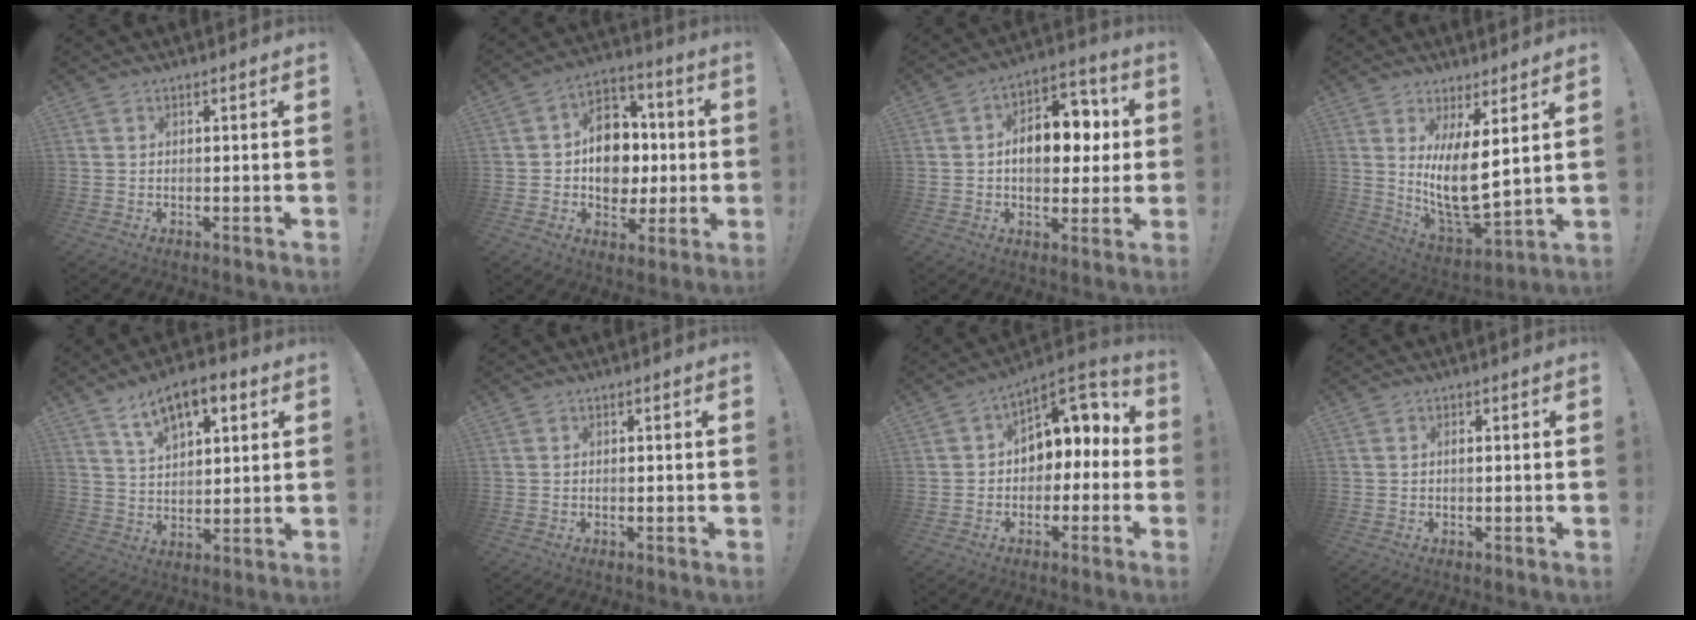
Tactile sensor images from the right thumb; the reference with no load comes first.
{"total": 13.9, "force": [-0.1, 11.5, 7.7], "torque": [-0.104, 0.017, 0.012]}
{"total": 13.5, "force": [1.1, 8.8, 10.2], "torque": [-0.142, 0.011, 0.022]}
{"total": 13.2, "force": [4.4, 4.0, 11.8], "torque": [-0.220, -0.052, 0.072]}
{"total": 11.1, "force": [6.3, 5.3, 7.4], "torque": [-0.122, -0.022, 0.113]}
{"total": 0.0}
{"total": 8.7, "force": [2.0, 6.6, 5.3], "torque": [-0.064, -0.013, 0.041]}
{"total": 0.6, "force": [-0.1, 0.1, 0.5], "torque": [-0.007, 0.002, -0.004]}